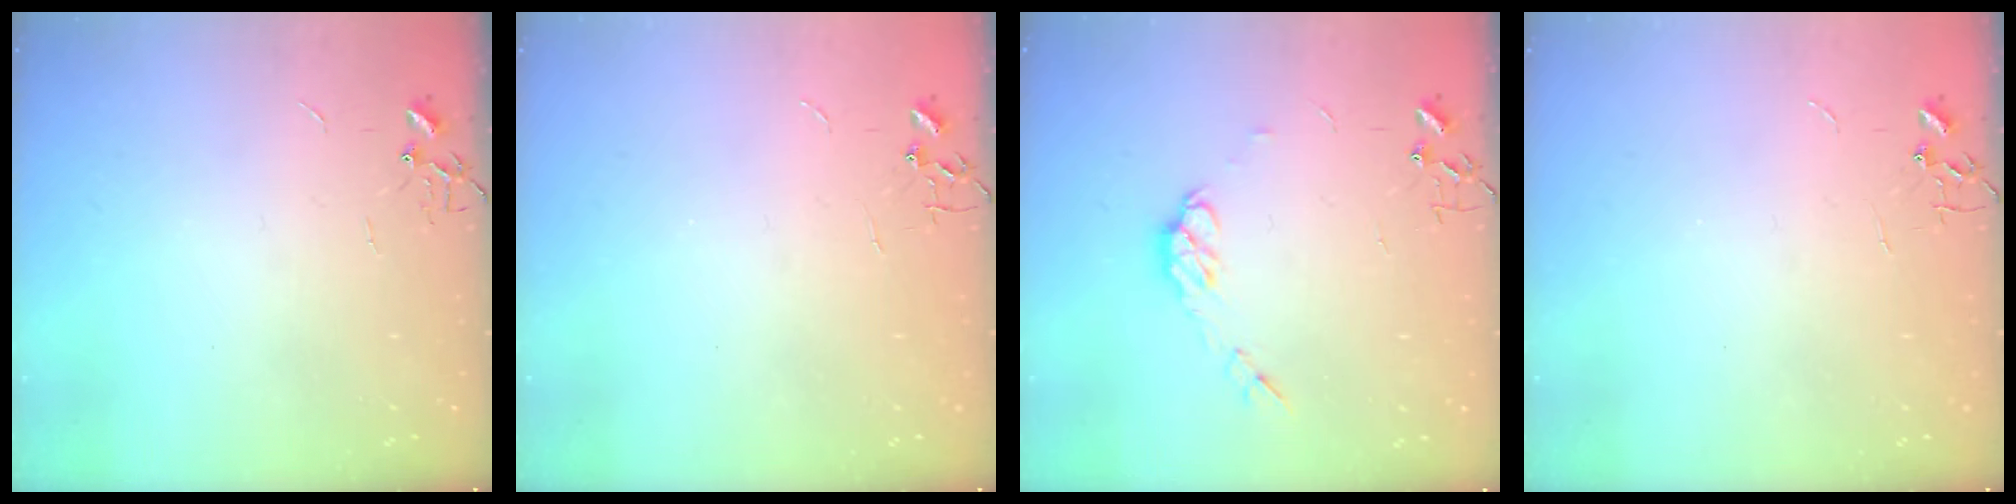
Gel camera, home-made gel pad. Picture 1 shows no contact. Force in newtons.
{"total": 0.0}
{"total": 7.3, "press": 7.2, "slide": 0.4}
{"total": 0.0}